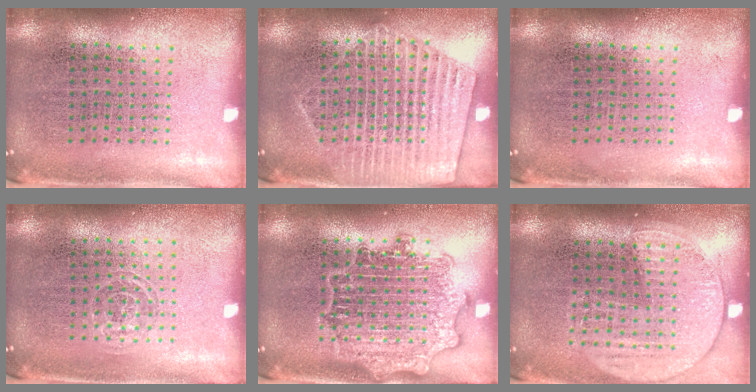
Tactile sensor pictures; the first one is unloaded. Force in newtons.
{"total": 2.0, "press": 1.8, "slide": 0.9}
{"total": 0.0}
{"total": 0.8, "press": 0.6, "slide": 0.6}
{"total": 2.8, "press": 2.8, "slide": 0.4}
{"total": 1.4, "press": 1.3, "slide": 0.5}